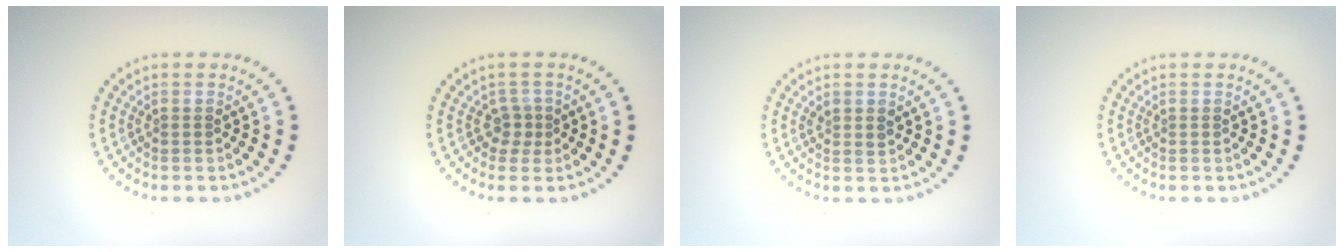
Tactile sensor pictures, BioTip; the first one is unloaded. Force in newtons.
{"total": 1.4, "press": 1.0, "slide": 0.9}
{"total": 0.9, "press": 0.9, "slide": 0.3}
{"total": 0.0}